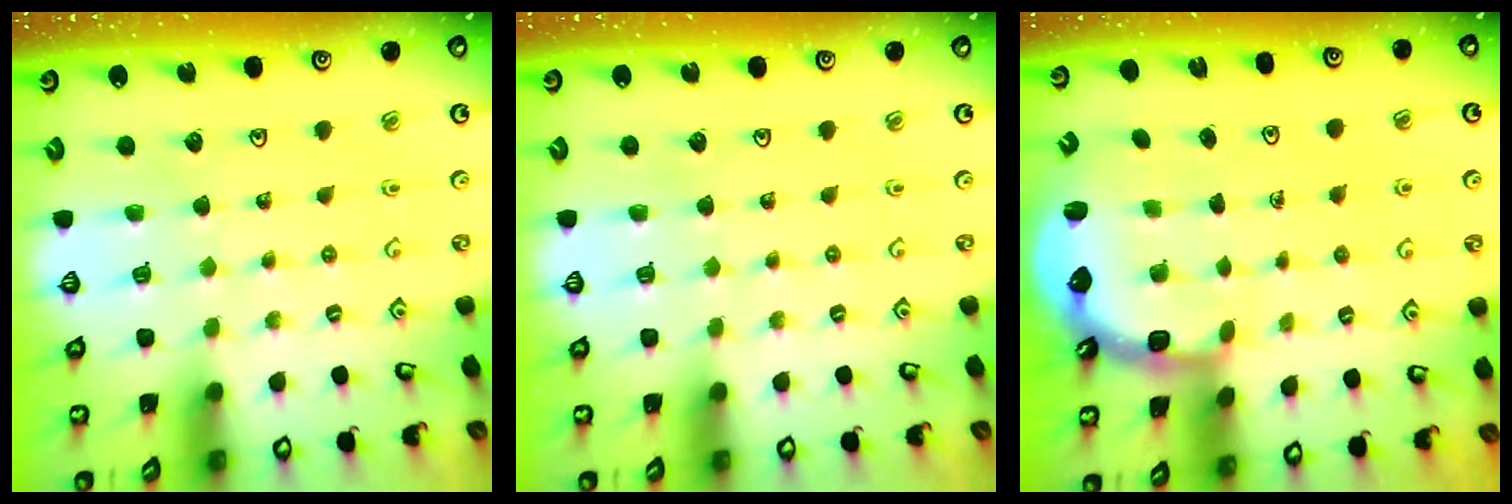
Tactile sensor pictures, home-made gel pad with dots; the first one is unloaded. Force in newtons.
{"total": 0.0}
{"total": 2.8, "press": 2.0, "slide": 2.0}